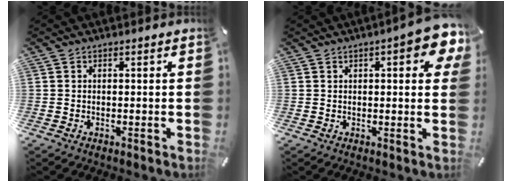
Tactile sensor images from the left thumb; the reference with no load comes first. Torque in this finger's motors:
{"motor_torque": [1.87, 1.84, 1.00, -0.88, 0.04]}